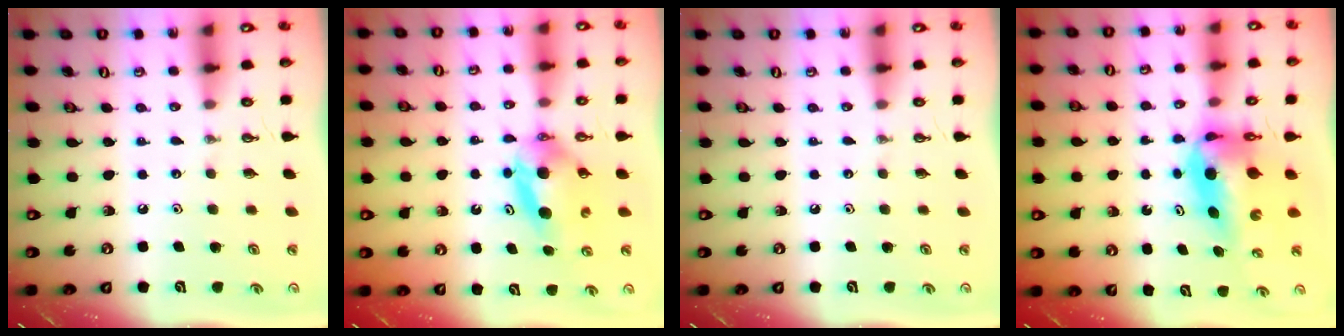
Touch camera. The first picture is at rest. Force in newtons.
{"total": 7.8, "press": 5.4, "slide": 5.7}
{"total": 0.0}
{"total": 8.0, "press": 7.8, "slide": 1.9}